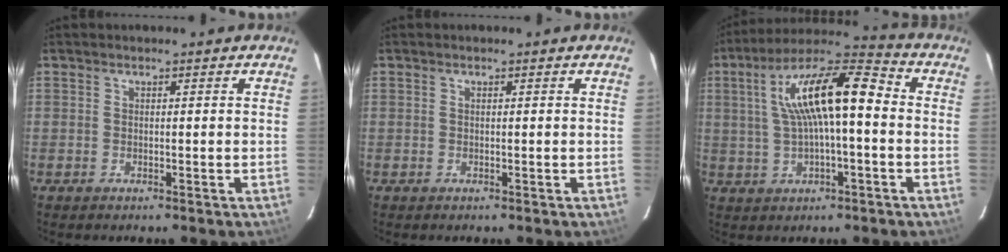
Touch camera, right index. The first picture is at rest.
{"total": 0.0}
{"total": 15.0, "force": [1.2, 4.1, 14.4], "torque": [-0.255, 0.031, 0.019]}